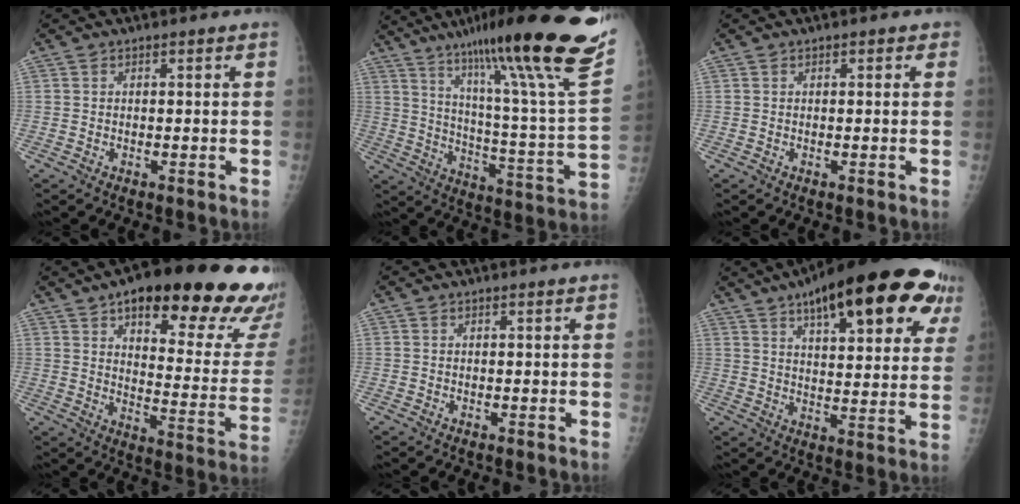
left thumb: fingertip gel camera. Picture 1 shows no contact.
{"total": 31.1, "force": [20.0, 2.6, 23.6], "torque": [-0.335, -0.072, 0.301]}
{"total": 1.1, "force": [0.4, 0.7, 0.8], "torque": [0.000, 0.002, 0.001]}
{"total": 29.6, "force": [17.9, 9.5, 21.5], "torque": [-0.232, -0.056, 0.239]}
{"total": 0.0}
{"total": 26.2, "force": [14.0, 8.7, 20.4], "torque": [-0.268, -0.011, 0.194]}